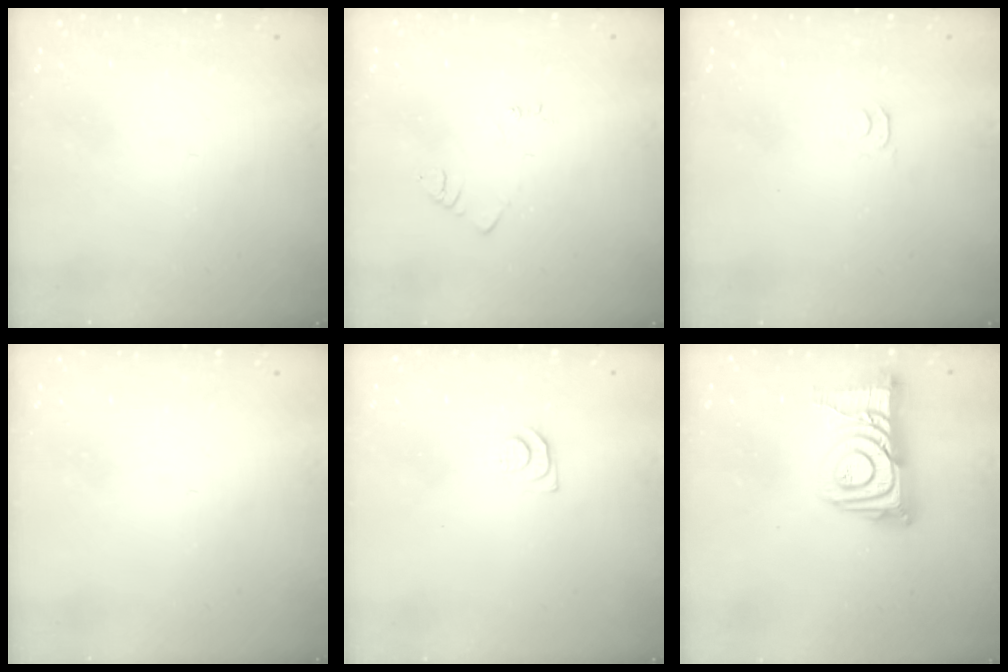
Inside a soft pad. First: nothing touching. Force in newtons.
{"total": 2.7, "press": 2.7, "slide": 0.4}
{"total": 2.8, "press": 2.7, "slide": 0.5}
{"total": 0.0}
{"total": 5.4, "press": 5.4, "slide": 0.7}
{"total": 14.1, "press": 14.1, "slide": 1.1}